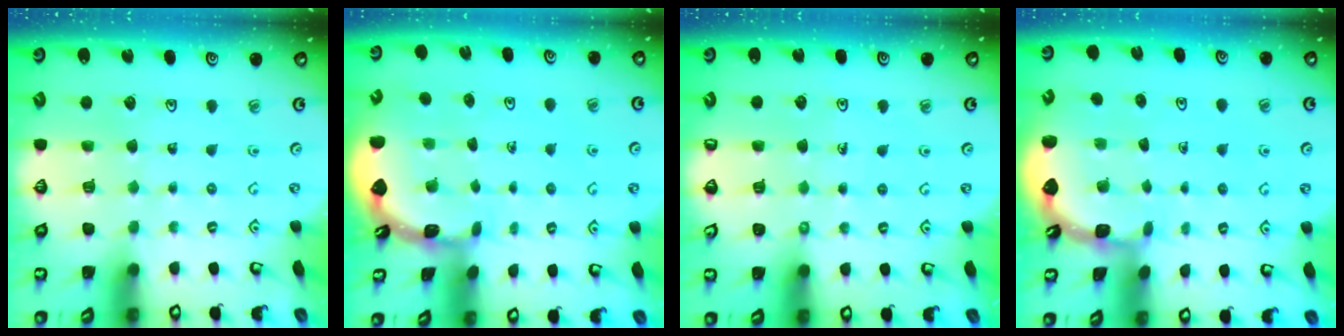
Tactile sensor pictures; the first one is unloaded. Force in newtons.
{"total": 1.8, "press": 1.8, "slide": 0.2}
{"total": 4.5, "press": 4.4, "slide": 0.6}
{"total": 0.9, "press": 0.9, "slide": 0.2}